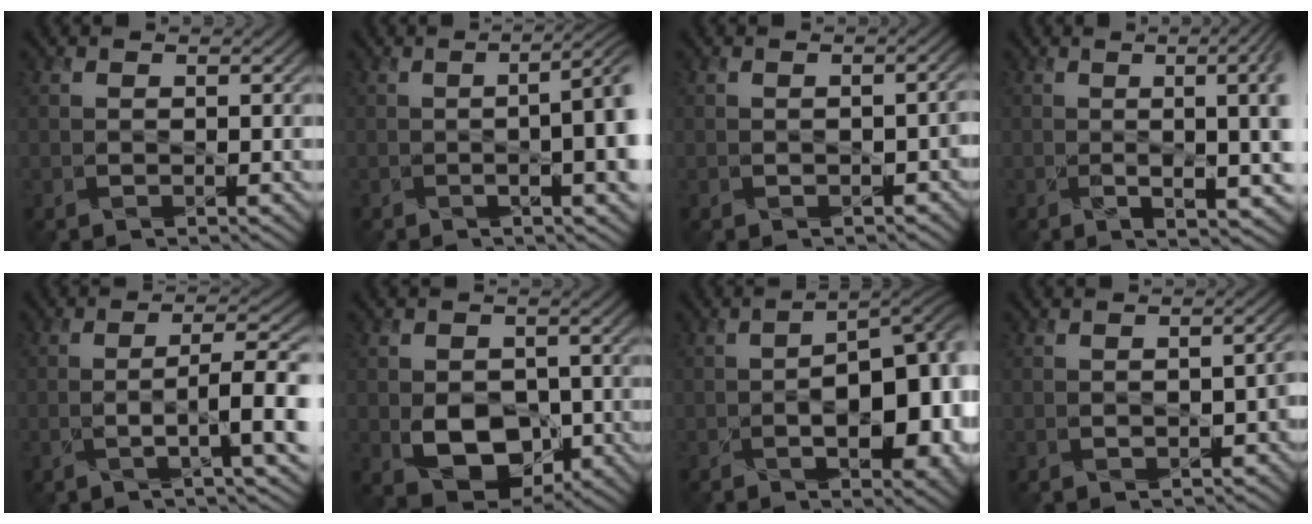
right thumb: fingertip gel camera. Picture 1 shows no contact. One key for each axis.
{"total": 10.0, "fx": -0.5, "fy": 3.2, "fz": 9.4, "tx": -0.100, "ty": 0.010, "tz": -0.018}
{"total": 1.5, "fx": -0.8, "fy": 0.6, "fz": 1.1, "tx": -0.013, "ty": 0.000, "tz": -0.007}
{"total": 12.6, "fx": 0.9, "fy": 4.3, "fz": 11.8, "tx": -0.122, "ty": 0.027, "tz": 0.016}
{"total": 7.2, "fx": -1.8, "fy": 1.0, "fz": 6.9, "tx": -0.108, "ty": 0.007, "tz": -0.035}
{"total": 6.8, "fx": -1.7, "fy": 5.0, "fz": 4.3, "tx": -0.088, "ty": -0.021, "tz": -0.026}
{"total": 11.4, "fx": -2.5, "fy": 5.0, "fz": 9.9, "tx": -0.134, "ty": -0.011, "tz": -0.036}
{"total": 2.2, "fx": -0.9, "fy": 1.0, "fz": 1.7, "tx": -0.021, "ty": 0.001, "tz": -0.008}